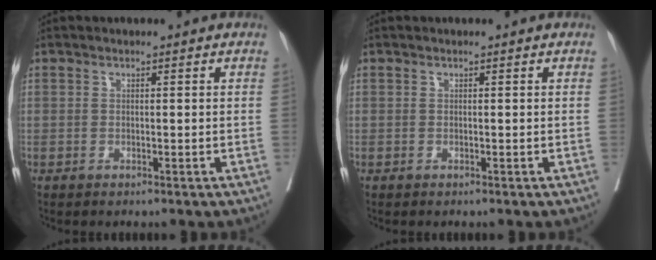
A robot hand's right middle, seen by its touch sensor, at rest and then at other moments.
{"total": 0.0}